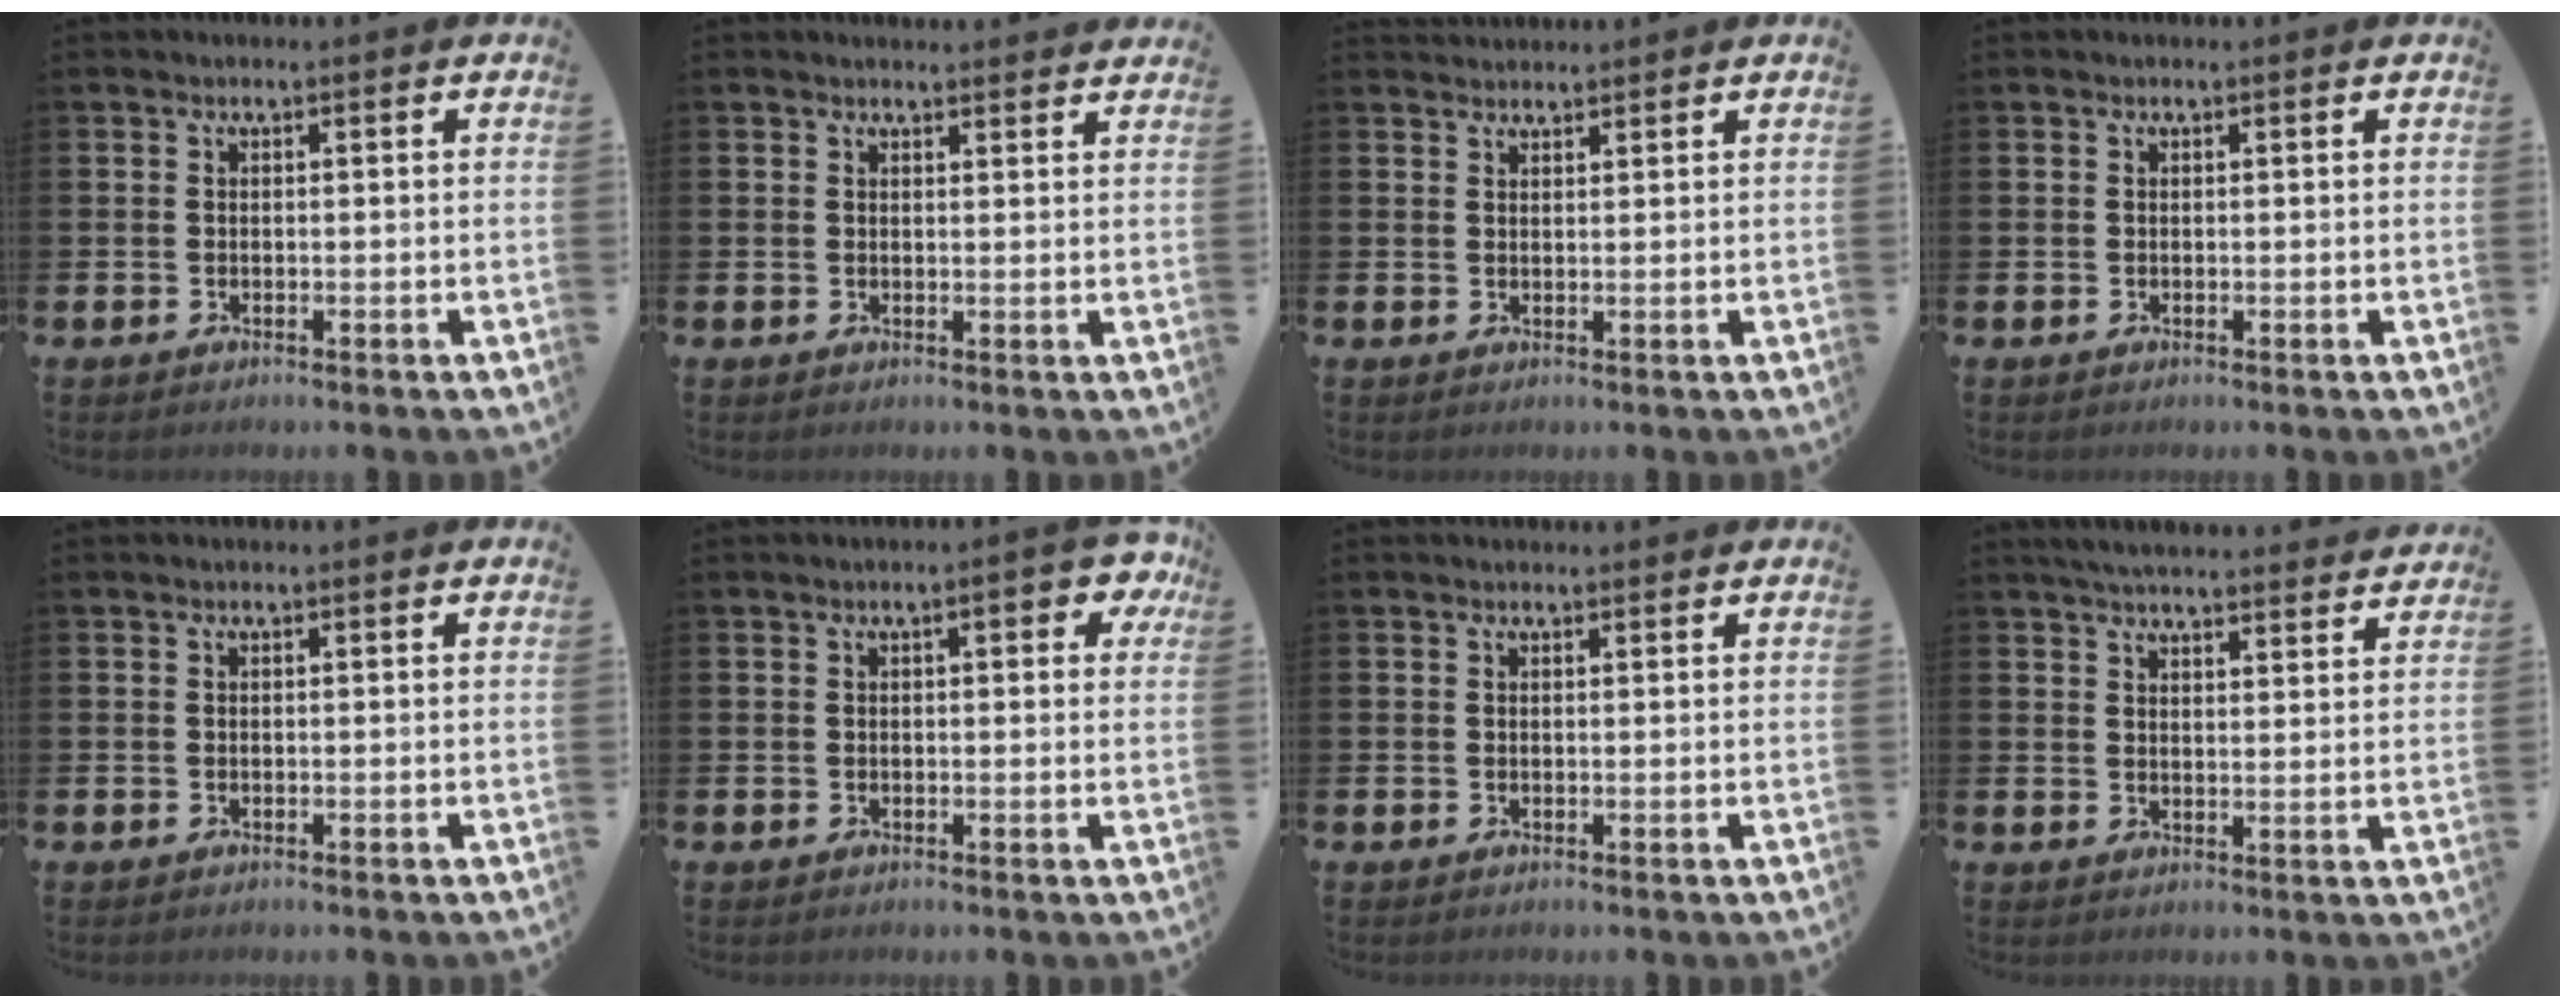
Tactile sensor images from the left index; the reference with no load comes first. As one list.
[{"total": 1.7, "force": [1.7, 0.1, 0.0], "torque": [0.008, -0.011, 0.029]}, {"total": 1.7, "force": [1.7, 0.4, -0.1], "torque": [0.007, -0.006, 0.030]}, {"total": 0.0}, {"total": 0.0}, {"total": 4.3, "force": [1.7, 1.4, 3.7], "torque": [-0.042, 0.000, 0.018]}, {"total": 0.5, "force": [0.5, 0.2, 0.2], "torque": [0.006, -0.002, 0.007]}, {"total": 4.9, "force": [4.7, 0.5, 1.0], "torque": [-0.031, -0.026, 0.085]}]